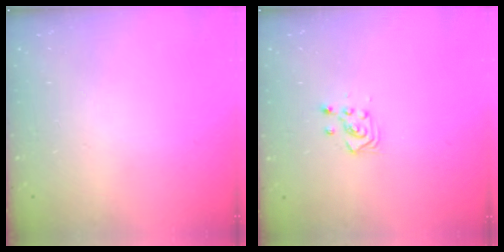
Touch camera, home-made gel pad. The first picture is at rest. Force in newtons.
{"total": 3.0, "press": 3.0, "slide": 0.5}